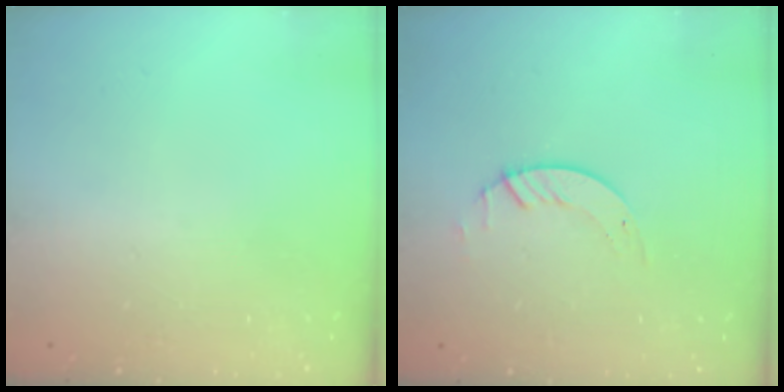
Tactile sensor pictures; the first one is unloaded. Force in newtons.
{"total": 1.2, "press": 1.1, "slide": 0.2}